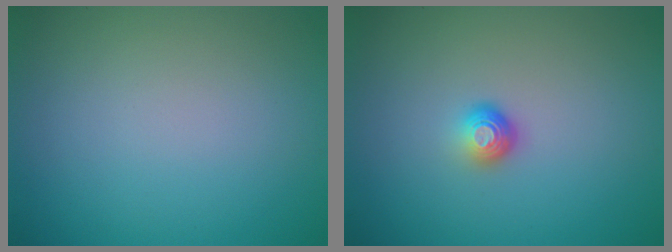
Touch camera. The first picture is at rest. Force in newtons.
{"total": 1.6, "press": 1.1, "slide": 1.2}